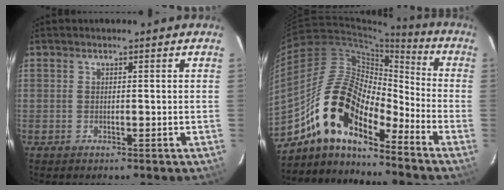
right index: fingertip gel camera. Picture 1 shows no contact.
{"total": 15.9, "force": [-11.3, 5.7, 9.6], "torque": [-0.172, 0.008, -0.228]}